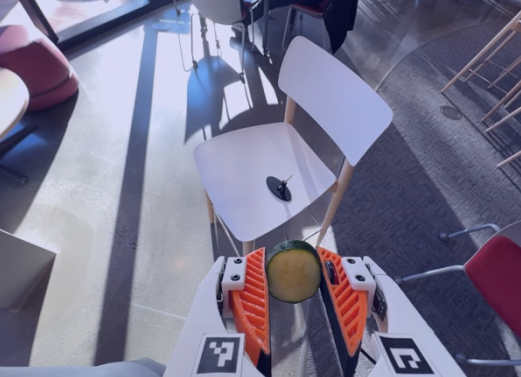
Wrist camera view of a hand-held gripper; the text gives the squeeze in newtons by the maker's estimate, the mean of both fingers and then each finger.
{"total": 9.3, "left": 9.6, "right": 9.1}